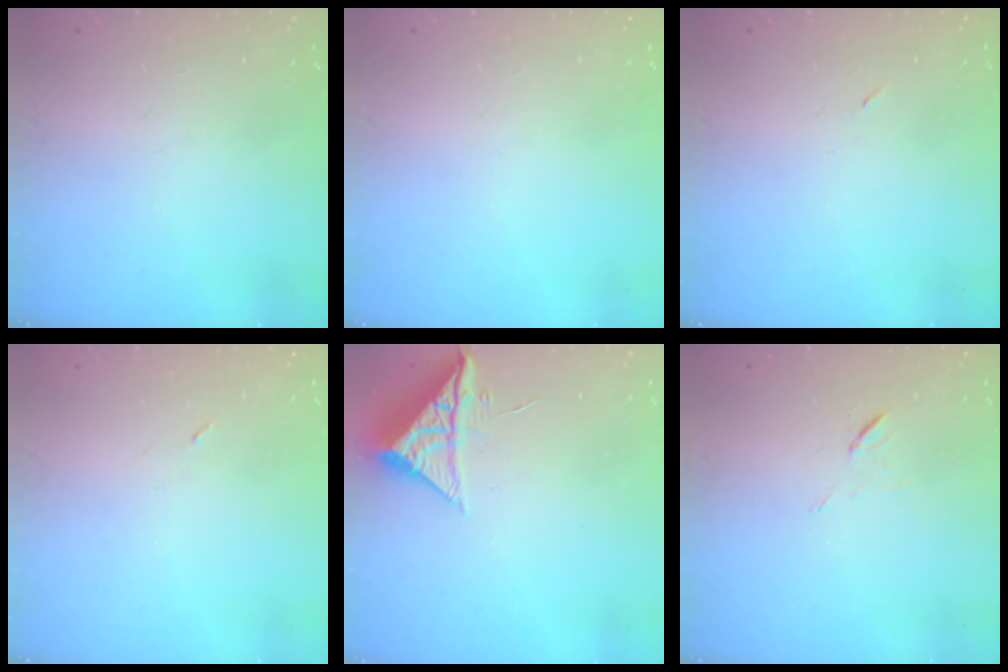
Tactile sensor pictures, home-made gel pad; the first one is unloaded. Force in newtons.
{"total": 0.0}
{"total": 2.2, "press": 1.9, "slide": 1.2}
{"total": 2.2, "press": 2.1, "slide": 0.9}
{"total": 8.6, "press": 8.6, "slide": 0.2}
{"total": 6.6, "press": 6.3, "slide": 2.0}